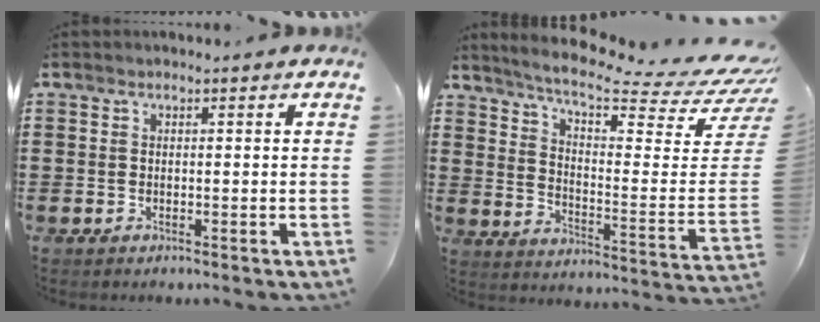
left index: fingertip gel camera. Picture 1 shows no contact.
{"total": 7.6, "force": [6.1, 0.0, 4.5], "torque": [-0.097, -0.060, 0.098]}